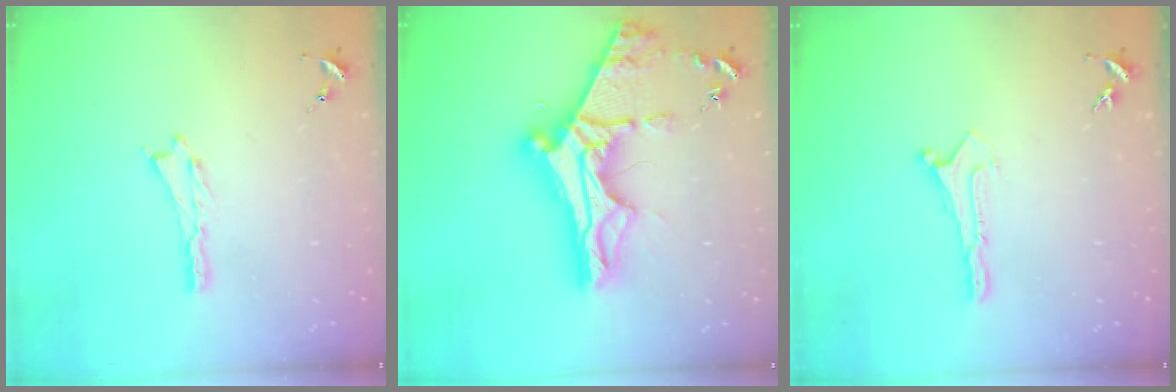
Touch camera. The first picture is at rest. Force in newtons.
{"total": 13.3, "press": 13.2, "slide": 1.4}
{"total": 0.0}